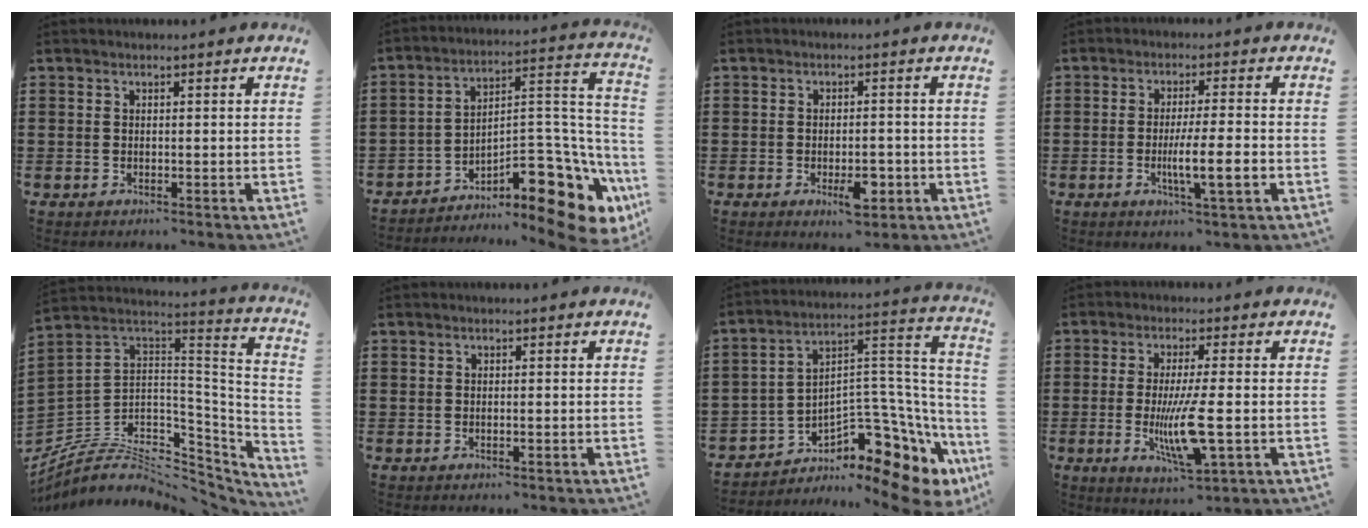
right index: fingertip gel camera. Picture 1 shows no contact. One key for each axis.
{"total": 12.7, "fx": -6.9, "fy": 5.4, "fz": 9.1, "tx": -0.104, "ty": 0.000, "tz": -0.116}
{"total": 4.6, "fx": -1.9, "fy": 1.9, "fz": 3.8, "tx": -0.066, "ty": 0.002, "tz": -0.033}
{"total": 6.5, "fx": -1.8, "fy": 0.4, "fz": 6.2, "tx": -0.101, "ty": -0.009, "tz": -0.030}
{"total": 6.5, "fx": -2.4, "fy": 4.6, "fz": 3.9, "tx": -0.108, "ty": -0.024, "tz": -0.044}
{"total": 0.0}
{"total": 7.9, "fx": -4.9, "fy": 4.4, "fz": 4.4, "tx": -0.075, "ty": -0.017, "tz": -0.089}
{"total": 9.5, "fx": -1.8, "fy": 1.9, "fz": 9.1, "tx": -0.191, "ty": -0.025, "tz": -0.036}